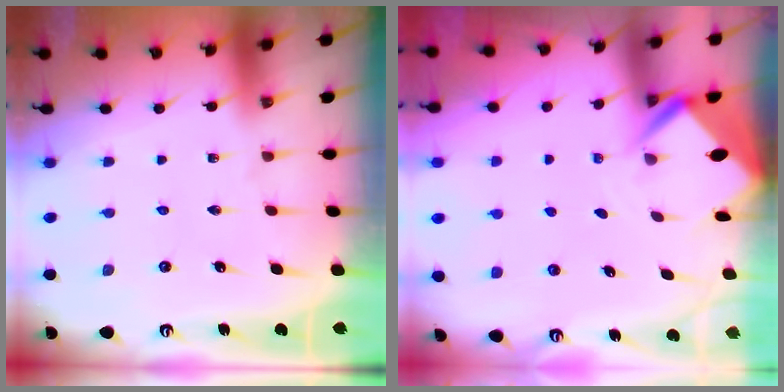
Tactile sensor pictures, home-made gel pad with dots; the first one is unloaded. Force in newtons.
{"total": 3.6, "press": 3.6, "slide": 0.2}